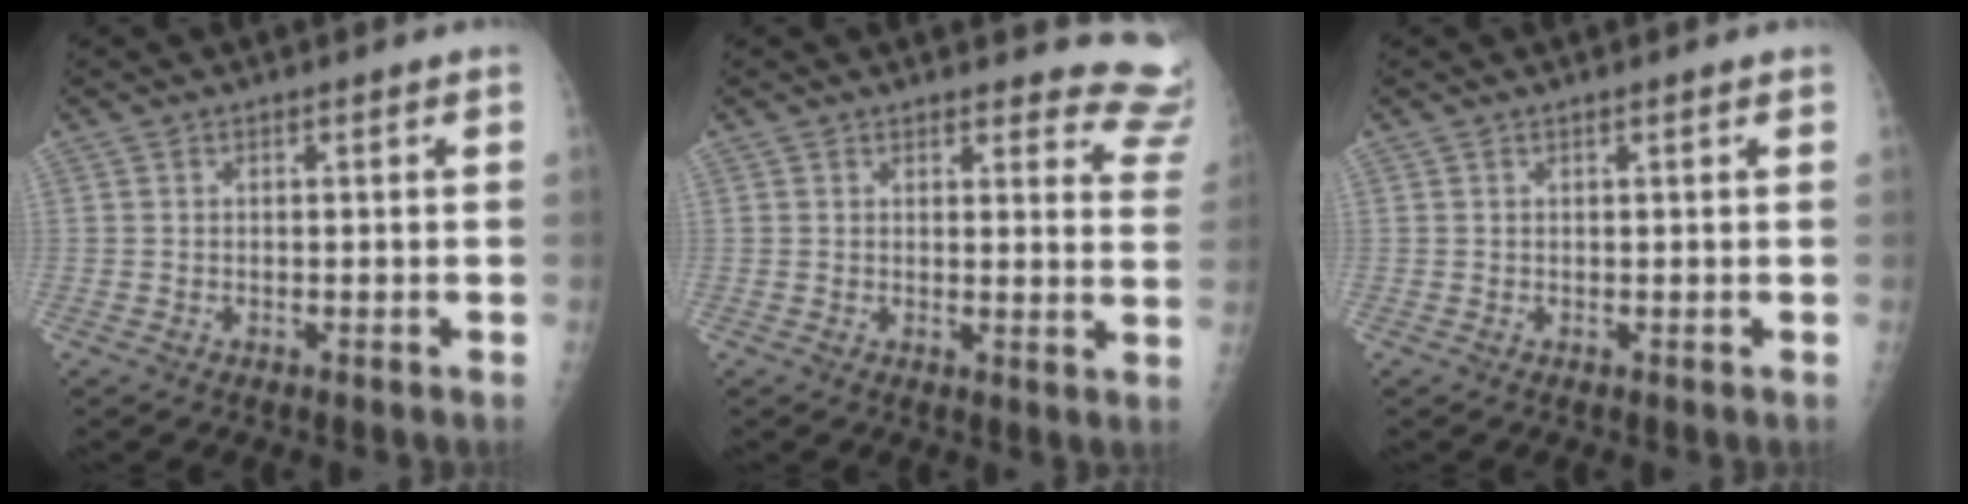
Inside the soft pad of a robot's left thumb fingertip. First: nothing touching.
{"total": 10.3, "force": [10.0, 2.5, 0.3], "torque": [0.052, -0.086, 0.072]}
{"total": 0.7, "force": [0.5, 0.0, 0.4], "torque": [-0.006, 0.001, 0.007]}